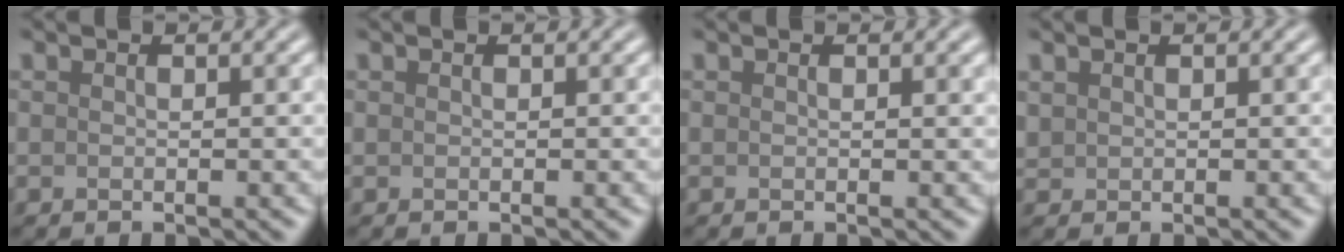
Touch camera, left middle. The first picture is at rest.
{"total": 0.0}
{"total": 0.6, "force": [0.3, 0.1, 0.5], "torque": [-0.003, 0.002, 0.003]}
{"total": 0.7, "force": [0.6, 0.5, 0.1], "torque": [-0.003, -0.001, 0.015]}